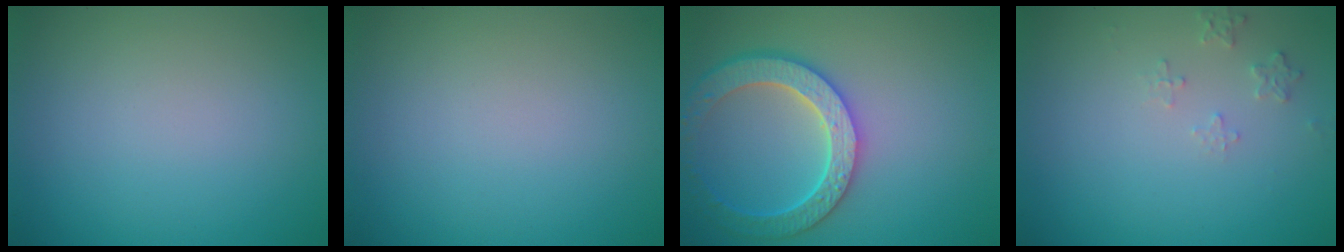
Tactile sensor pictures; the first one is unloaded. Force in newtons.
{"total": 0.0}
{"total": 5.9, "press": 5.3, "slide": 2.8}
{"total": 1.3, "press": 1.3, "slide": 0.2}